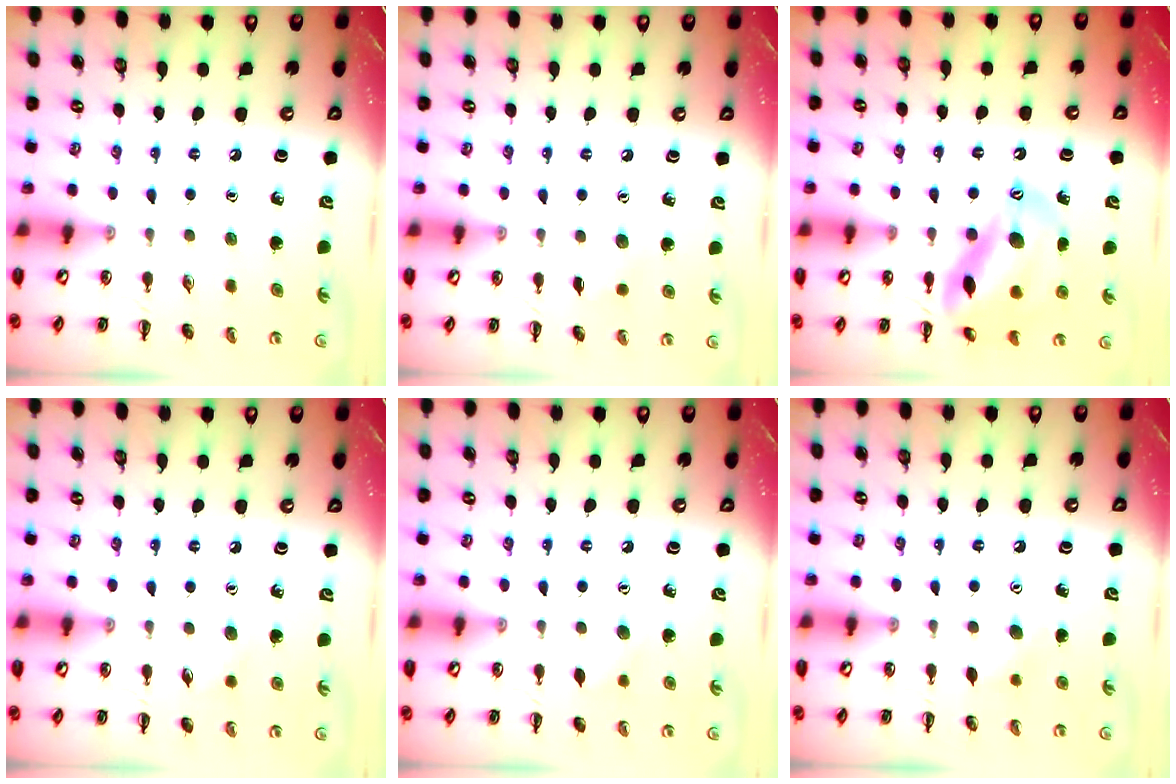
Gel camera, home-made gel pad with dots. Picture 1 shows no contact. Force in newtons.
{"total": 4.9, "press": 4.7, "slide": 1.2}
{"total": 15.5, "press": 15.0, "slide": 3.9}
{"total": 4.5, "press": 4.4, "slide": 0.9}
{"total": 6.5, "press": 6.3, "slide": 1.7}
{"total": 5.9, "press": 5.7, "slide": 1.3}